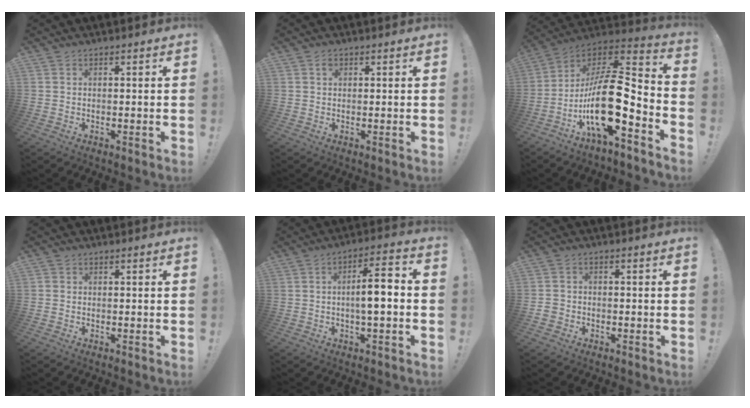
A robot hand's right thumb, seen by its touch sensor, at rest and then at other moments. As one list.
[{"total": 1.1, "force": [0.4, 0.9, 0.5], "torque": [-0.001, 0.000, 0.006]}, {"total": 20.4, "force": [-5.3, 7.4, 18.2], "torque": [-0.335, 0.015, -0.090]}, {"total": 0.6, "force": [-0.2, 0.5, 0.0], "torque": [-0.005, 0.003, -0.001]}, {"total": 9.0, "force": [-1.4, 2.4, 8.5], "torque": [-0.138, 0.015, -0.028]}, {"total": 2.4, "force": [-1.3, 1.9, 0.6], "torque": [-0.006, 0.009, -0.024]}]